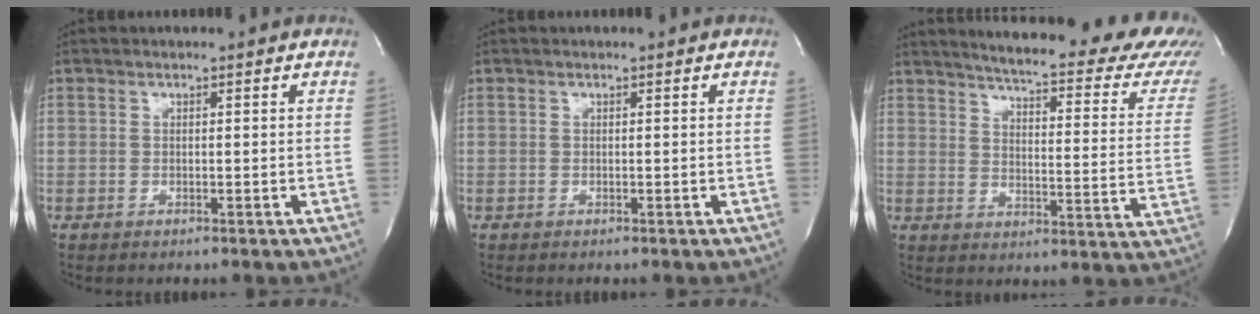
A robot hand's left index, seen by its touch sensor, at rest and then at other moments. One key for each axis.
{"total": 0.0}
{"total": 26.2, "fx": 23.2, "fy": 2.9, "fz": 11.7, "tx": -0.156, "ty": -0.096, "tz": 0.259}